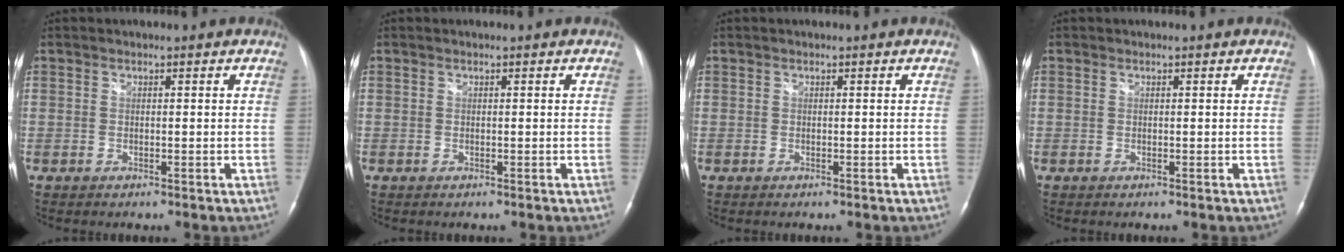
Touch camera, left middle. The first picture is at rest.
{"total": 0.0}
{"total": 0.0}
{"total": 0.0}